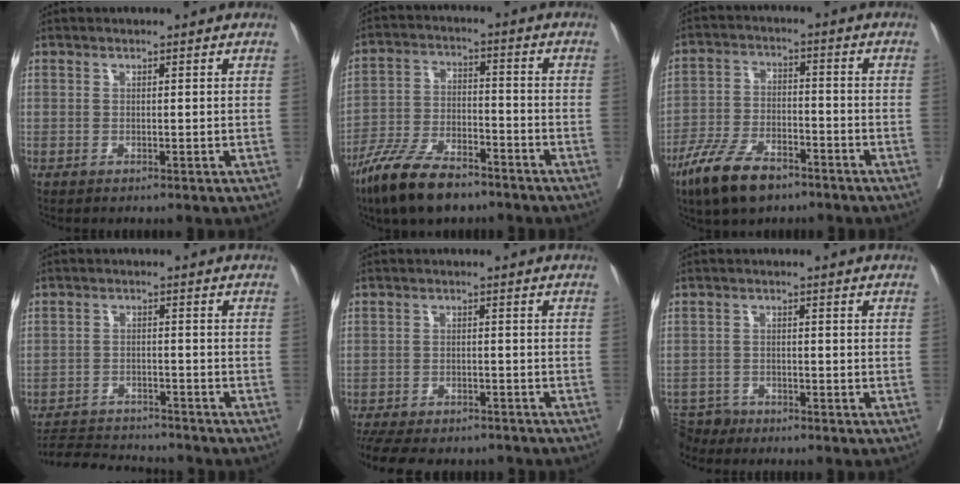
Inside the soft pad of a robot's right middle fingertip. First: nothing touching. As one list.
[{"total": 11.9, "force": [-9.0, 3.6, 6.8], "torque": [-0.135, -0.017, -0.171]}, {"total": 10.2, "force": [-7.2, 3.8, 6.2], "torque": [-0.129, -0.011, -0.134]}, {"total": 8.6, "force": [-8.4, 1.4, 1.1], "torque": [-0.018, 0.003, -0.135]}, {"total": 13.5, "force": [-11.5, 5.0, 4.9], "torque": [-0.102, -0.002, -0.155]}, {"total": 3.7, "force": [-3.5, 1.1, -0.6], "torque": [0.014, -0.006, -0.064]}]